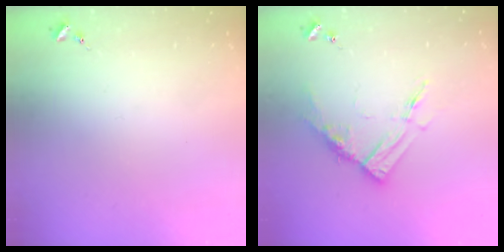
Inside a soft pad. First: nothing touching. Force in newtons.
{"total": 11.9, "press": 11.9, "slide": 0.6}